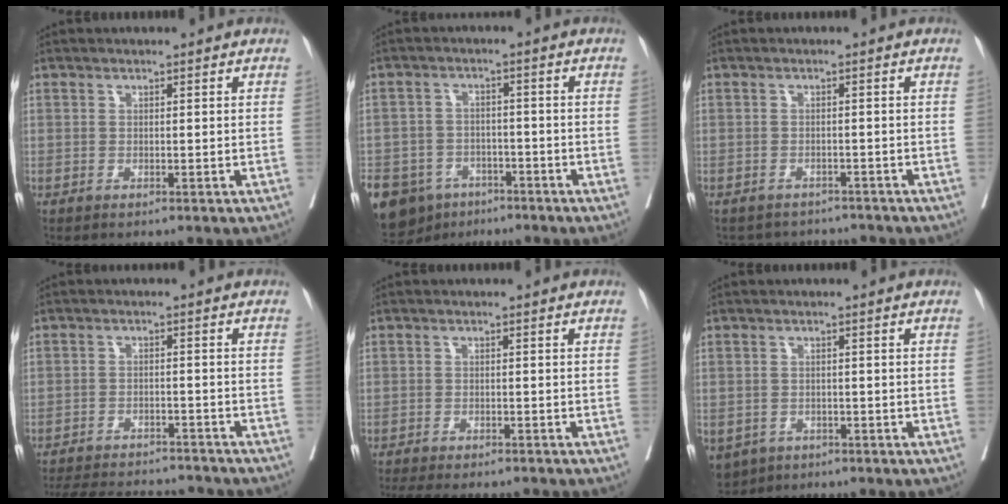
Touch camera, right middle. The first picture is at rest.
{"total": 17.0, "force": [-9.9, 12.2, 6.4], "torque": [-0.186, 0.000, -0.140]}
{"total": 5.7, "force": [-5.4, 1.8, -0.2], "torque": [0.010, 0.012, -0.066]}
{"total": 14.8, "force": [-13.7, 3.6, 4.3], "torque": [-0.088, 0.001, -0.186]}
{"total": 9.8, "force": [-8.6, 2.7, 3.8], "torque": [-0.054, -0.010, -0.116]}
{"total": 7.2, "force": [-4.1, 5.5, 2.3], "torque": [-0.061, -0.003, -0.058]}